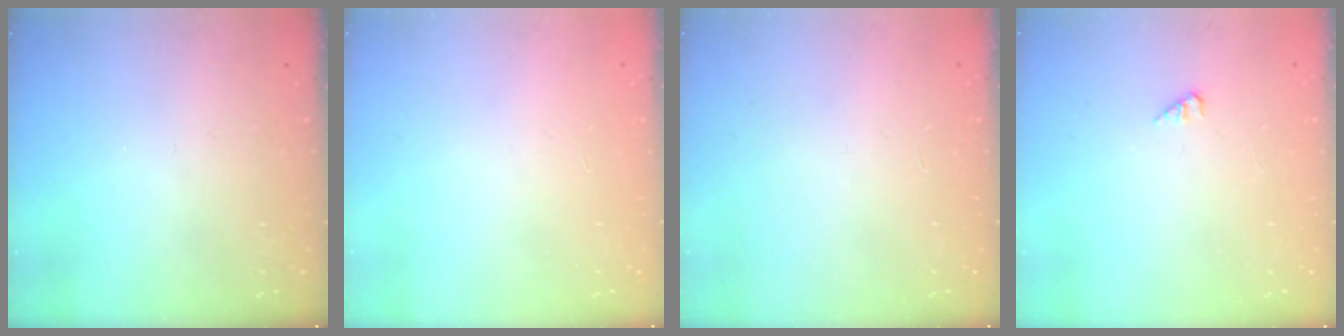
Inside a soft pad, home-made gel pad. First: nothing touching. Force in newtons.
{"total": 0.0}
{"total": 0.0}
{"total": 1.6, "press": 1.6, "slide": 0.2}